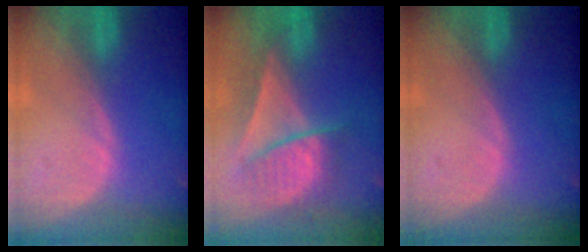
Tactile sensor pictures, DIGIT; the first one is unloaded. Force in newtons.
{"total": 7.4, "press": 7.2, "slide": 1.6}
{"total": 0.0}